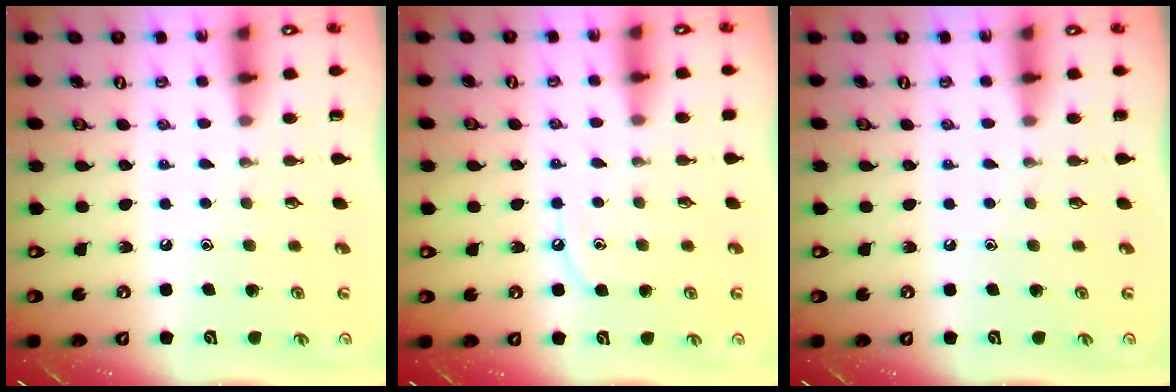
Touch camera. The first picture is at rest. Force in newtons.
{"total": 4.2, "press": 4.2, "slide": 0.5}
{"total": 0.0}